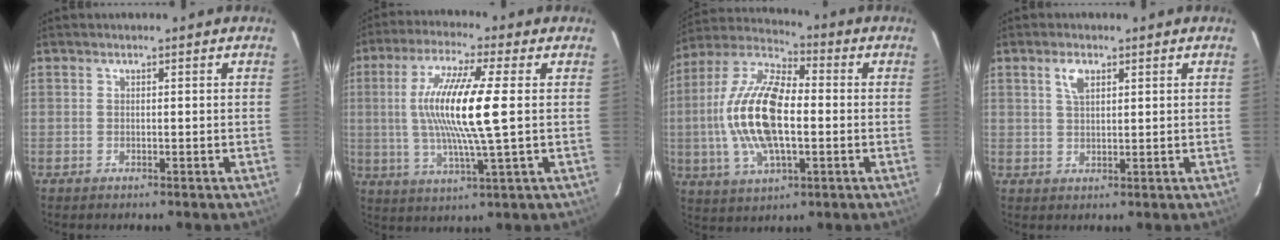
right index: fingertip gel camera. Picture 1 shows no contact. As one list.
[{"total": 14.2, "force": [1.0, 0.7, 14.1], "torque": [-0.270, -0.004, 0.018]}, {"total": 18.4, "force": [-1.2, 8.1, 16.5], "torque": [-0.338, 0.007, -0.029]}, {"total": 3.3, "force": [1.6, 1.6, 2.4], "torque": [-0.045, 0.006, 0.031]}]